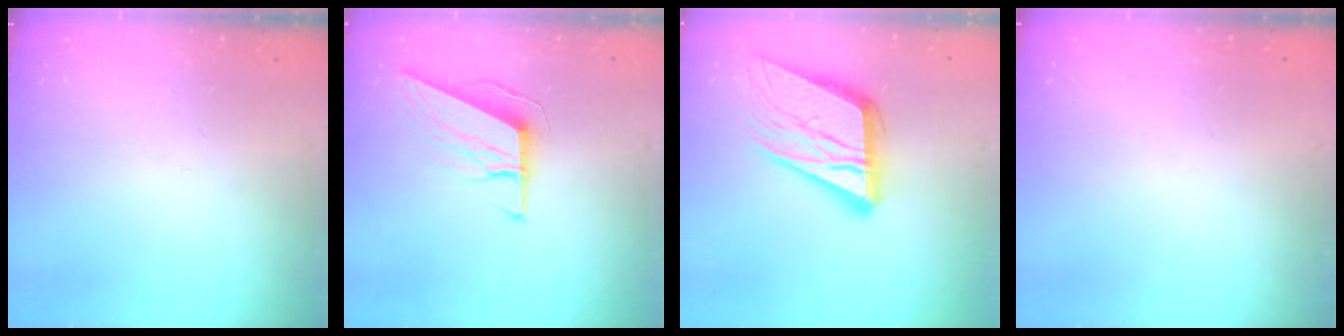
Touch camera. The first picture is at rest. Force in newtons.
{"total": 9.7, "press": 9.5, "slide": 1.9}
{"total": 20.0, "press": 19.7, "slide": 3.6}
{"total": 1.6, "press": 1.6, "slide": 0.1}